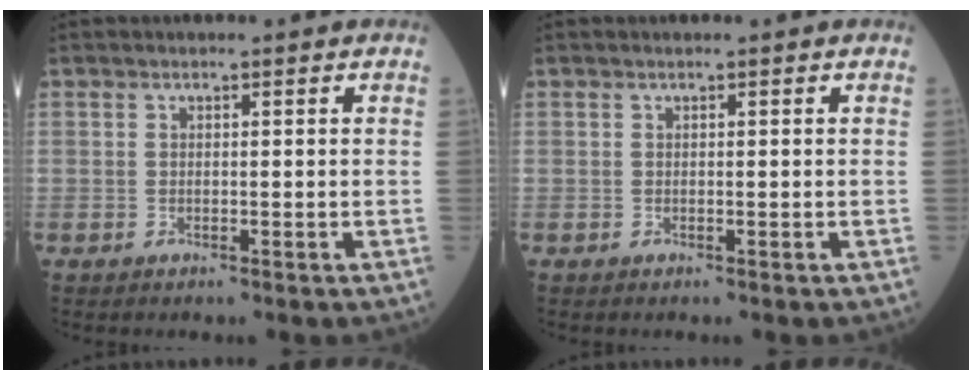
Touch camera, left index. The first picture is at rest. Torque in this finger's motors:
{"motor_torque": [0.00, 0.00, 0.00, 0.00]}